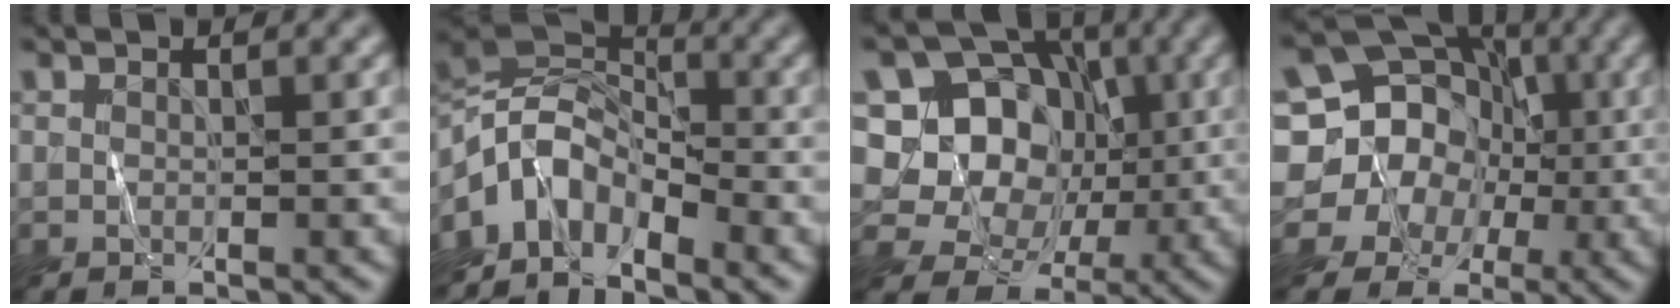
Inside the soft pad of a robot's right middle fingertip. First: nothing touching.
{"total": 5.9, "force": [-4.2, 3.0, 2.9], "torque": [-0.049, 0.008, -0.093]}
{"total": 10.2, "force": [2.1, 8.9, 4.7], "torque": [-0.080, 0.029, 0.010]}
{"total": 13.5, "force": [0.5, 12.8, 4.3], "torque": [-0.108, 0.040, -0.023]}